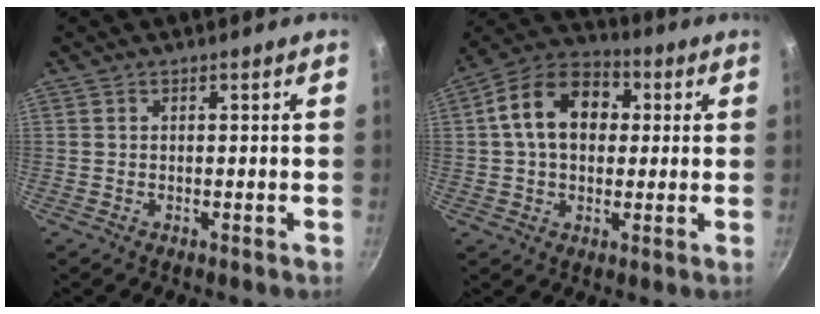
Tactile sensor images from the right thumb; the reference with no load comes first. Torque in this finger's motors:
{"motor_torque": [-0.48, 2.27, 1.01, 0.08, 0.12]}